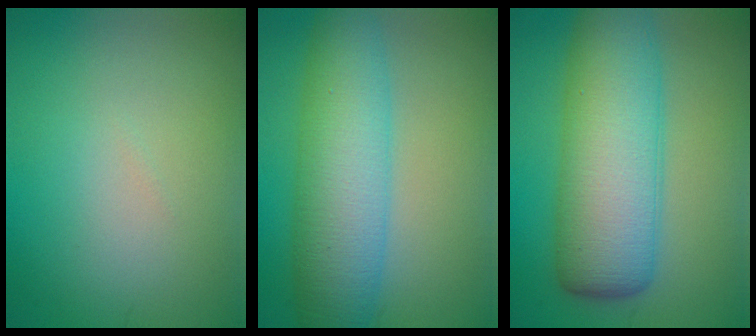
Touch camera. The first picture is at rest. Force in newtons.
{"total": 8.2, "press": 8.2, "slide": 0.2}
{"total": 10.3, "press": 10.3, "slide": 0.4}